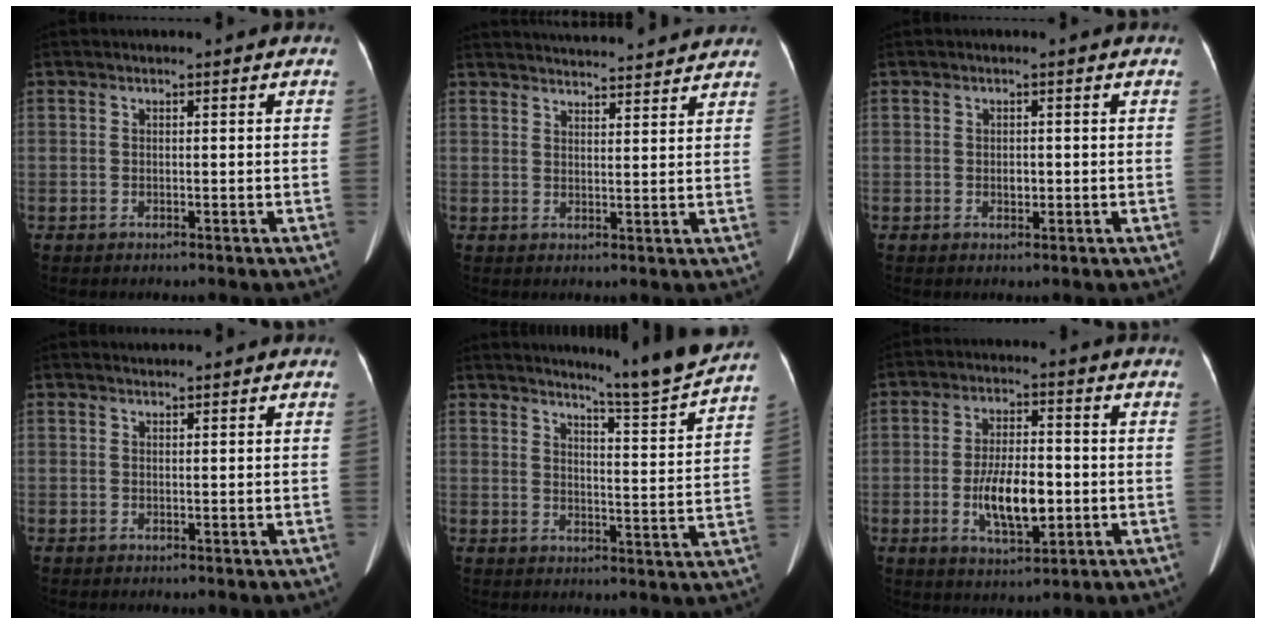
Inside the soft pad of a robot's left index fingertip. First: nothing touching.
{"total": 15.1, "force": [14.4, 1.7, 4.1], "torque": [-0.062, 0.032, 0.192]}
{"total": 1.2, "force": [-0.2, 0.8, 0.8], "torque": [-0.015, 0.001, 0.000]}
{"total": 0.6, "force": [0.6, 0.1, -0.1], "torque": [-0.008, 0.008, 0.012]}
{"total": 10.0, "force": [9.3, -2.1, 2.8], "torque": [-0.055, -0.048, 0.126]}
{"total": 9.1, "force": [-1.9, 3.4, 8.3], "torque": [-0.159, -0.001, -0.028]}